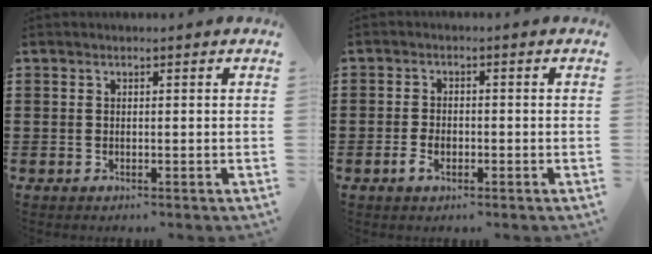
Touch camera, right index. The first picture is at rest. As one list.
[{"total": 2.4, "force": [-1.0, 1.2, 1.8], "torque": [-0.036, -0.002, -0.018]}]